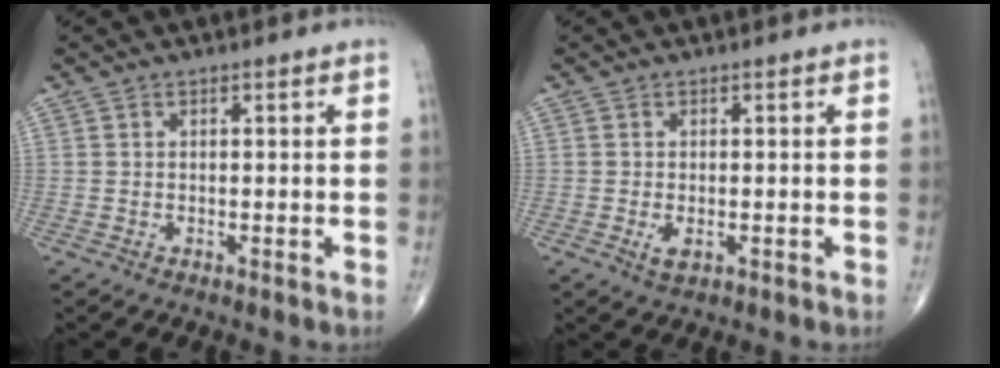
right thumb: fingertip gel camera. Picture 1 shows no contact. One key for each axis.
{"total": 2.0, "fx": -0.6, "fy": 1.0, "fz": 1.6, "tx": -0.032, "ty": -0.006, "tz": -0.010}